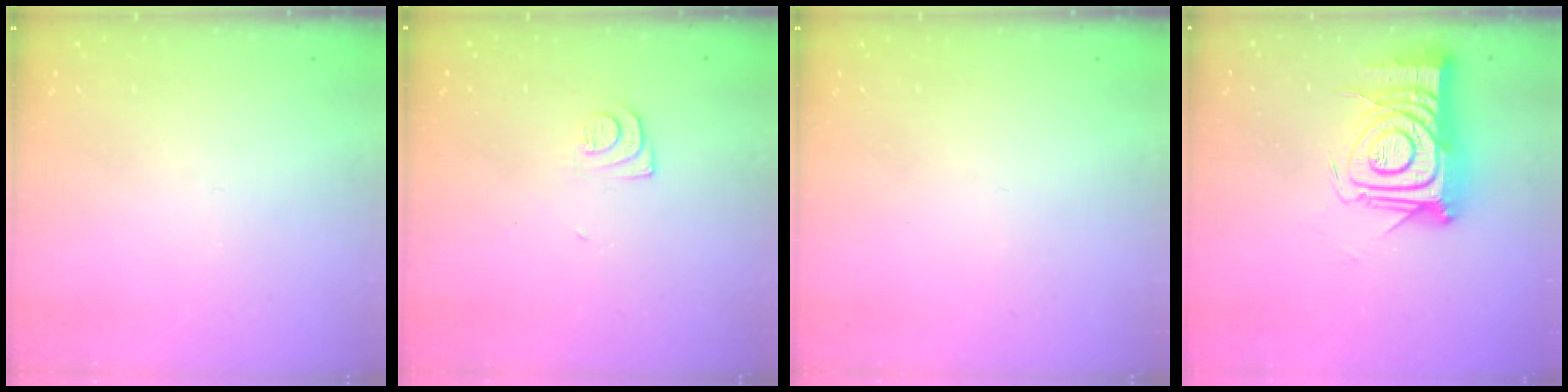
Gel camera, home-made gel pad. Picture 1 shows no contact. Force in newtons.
{"total": 7.3, "press": 7.2, "slide": 0.8}
{"total": 0.0}
{"total": 16.2, "press": 16.2, "slide": 1.1}